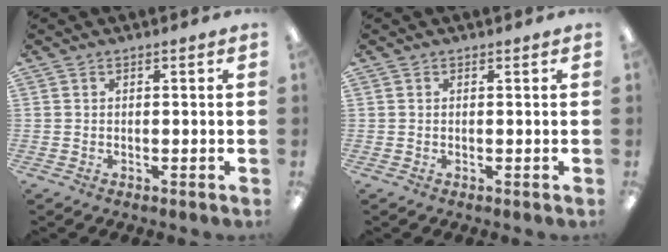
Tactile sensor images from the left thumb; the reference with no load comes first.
{"total": 0.0}